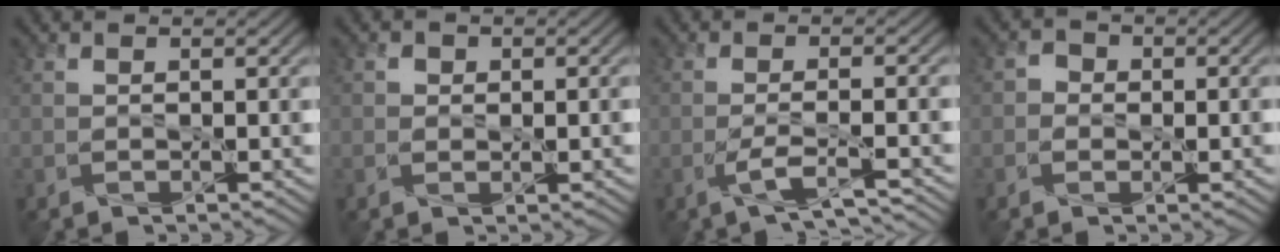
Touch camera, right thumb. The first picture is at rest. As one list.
[{"total": 1.1, "force": [0.0, 1.0, 0.4], "torque": [-0.007, -0.003, 0.000]}, {"total": 3.6, "force": [-2.1, 0.7, 2.8], "torque": [-0.054, 0.005, -0.049]}, {"total": 1.8, "force": [-0.4, 1.6, 0.6], "torque": [-0.008, -0.001, -0.012]}]